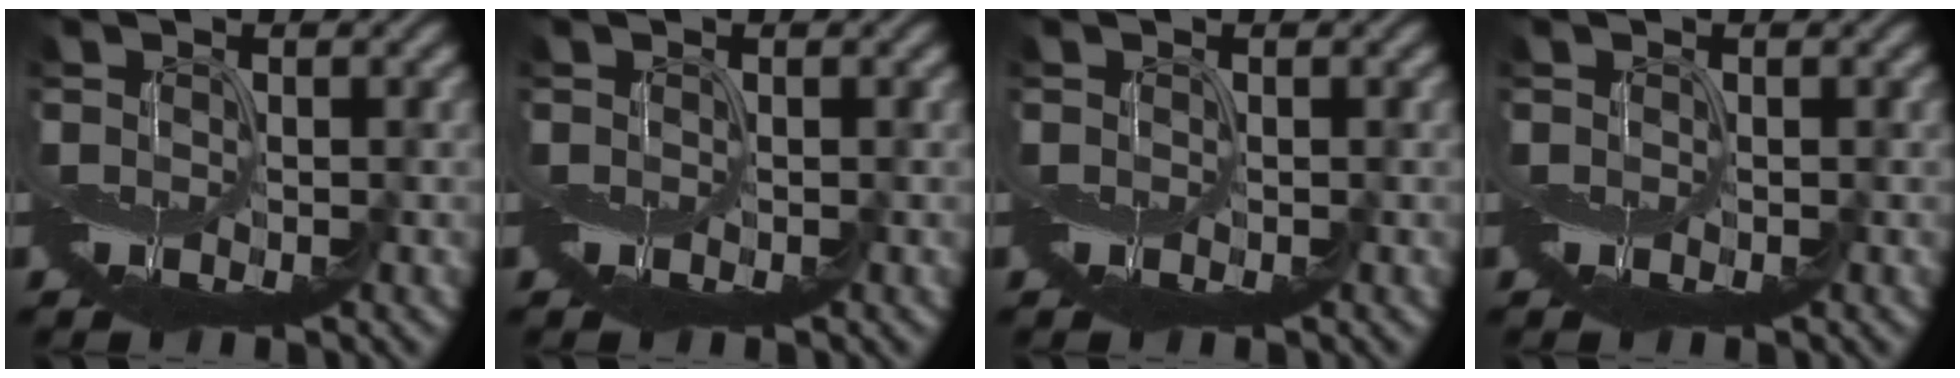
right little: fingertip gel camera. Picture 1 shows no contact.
{"total": 0.0}
{"total": 0.0}
{"total": 0.0}